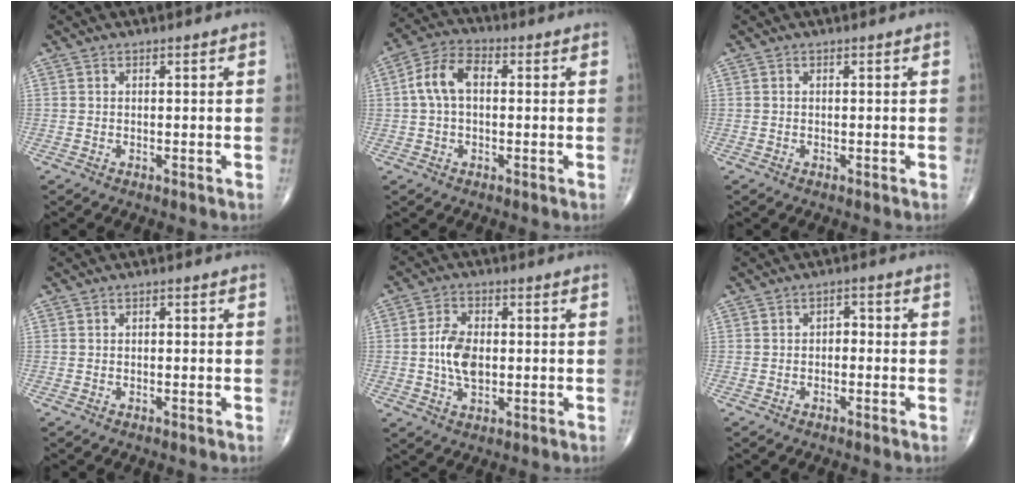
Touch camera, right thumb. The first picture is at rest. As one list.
[{"total": 7.7, "force": [0.7, 4.6, 6.1], "torque": [-0.119, 0.027, 0.006]}, {"total": 0.0}, {"total": 0.5, "force": [-0.1, 0.3, 0.4], "torque": [-0.001, 0.002, -0.005]}, {"total": 7.2, "force": [-0.3, 4.3, 5.8], "torque": [-0.105, 0.003, -0.006]}, {"total": 1.2, "force": [-0.2, 0.9, 0.8], "torque": [-0.002, 0.005, -0.010]}]